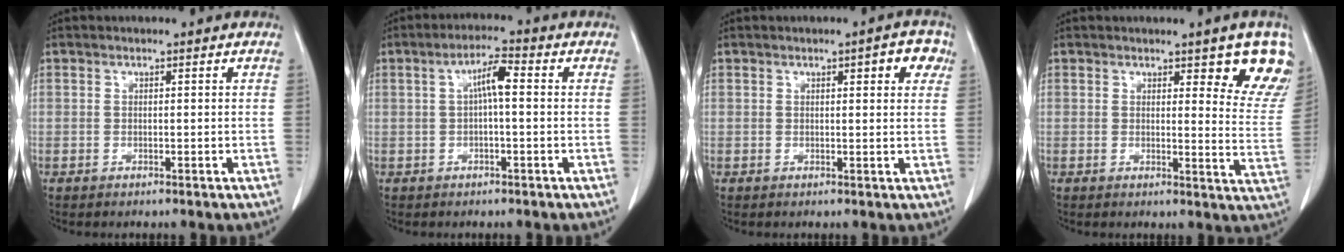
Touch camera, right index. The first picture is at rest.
{"total": 4.3, "force": [0.4, 0.7, 4.2], "torque": [-0.075, 0.013, 0.006]}
{"total": 3.8, "force": [1.7, 1.0, 3.2], "torque": [-0.038, 0.007, 0.018]}
{"total": 8.6, "force": [5.5, 2.0, 6.3], "torque": [-0.058, -0.023, 0.053]}